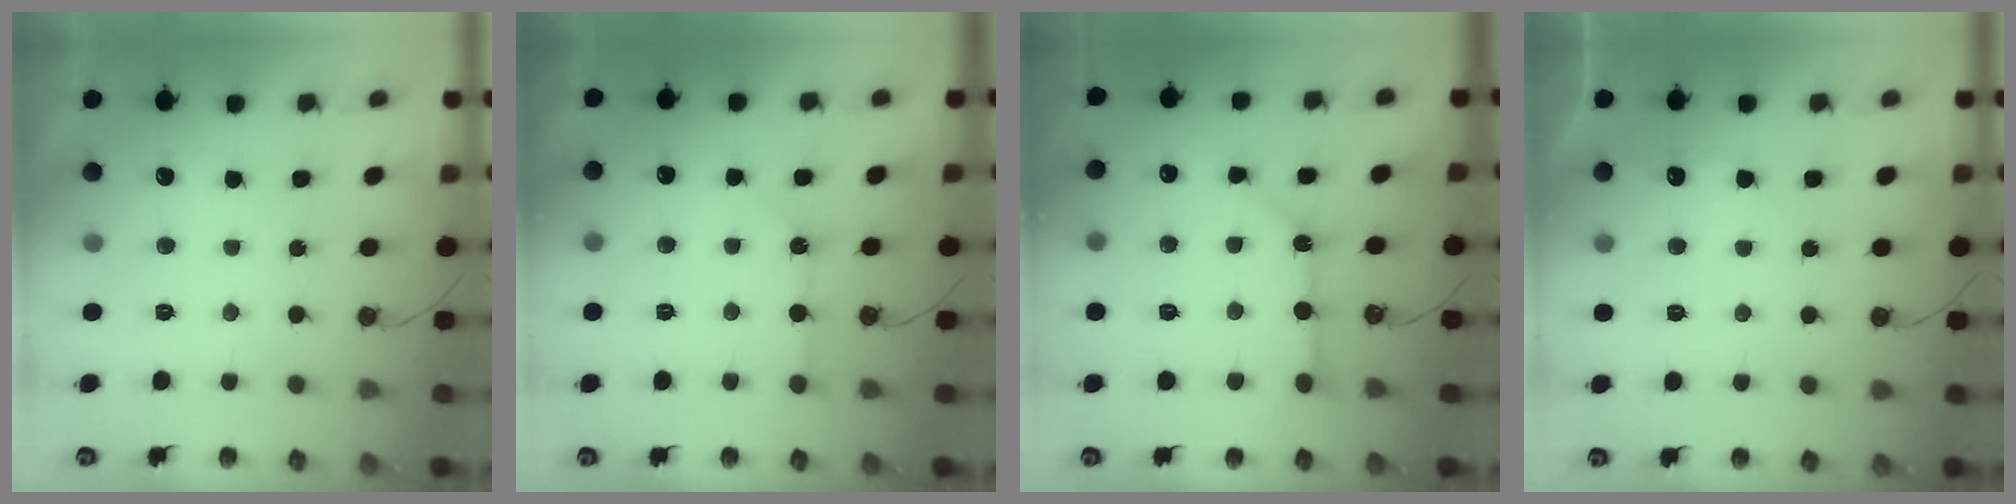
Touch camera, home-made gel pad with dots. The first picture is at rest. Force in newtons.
{"total": 2.7, "press": 2.7, "slide": 0.3}
{"total": 10.8, "press": 10.8, "slide": 0.6}
{"total": 6.3, "press": 6.3, "slide": 0.7}